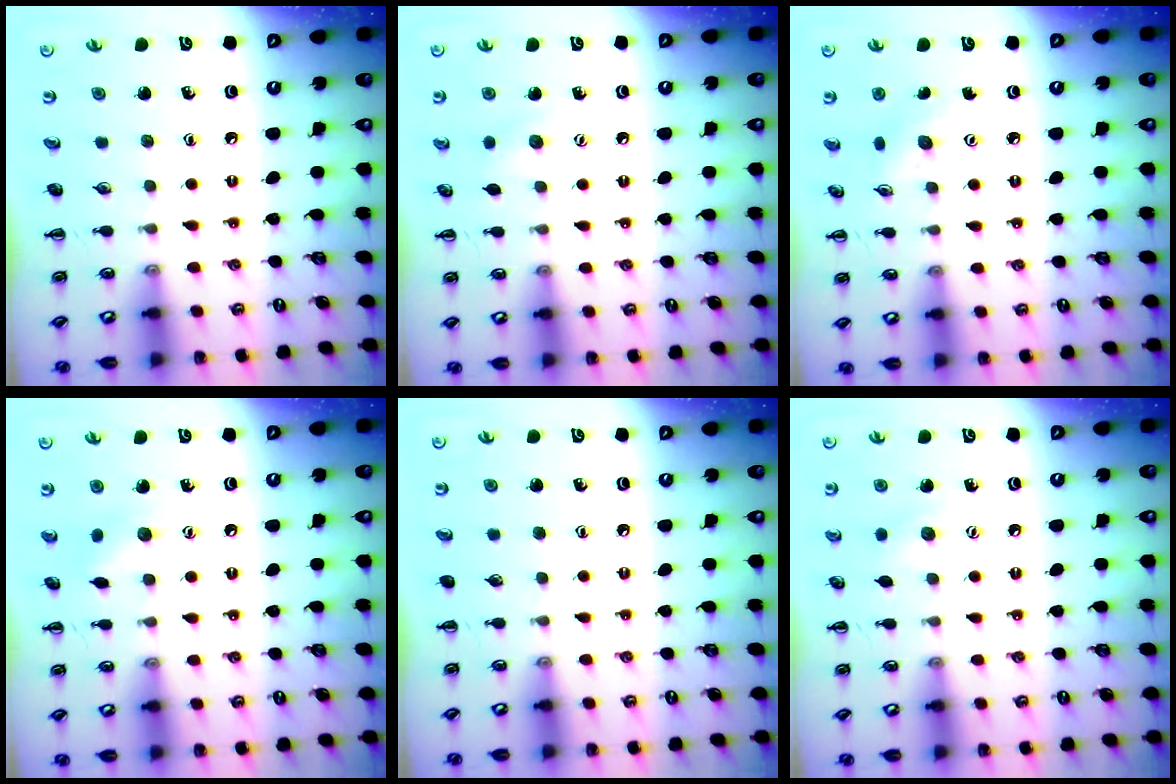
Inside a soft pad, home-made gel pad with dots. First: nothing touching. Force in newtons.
{"total": 5.7, "press": 5.6, "slide": 1.4}
{"total": 3.2, "press": 3.1, "slide": 0.8}
{"total": 6.2, "press": 6.1, "slide": 1.3}
{"total": 0.0}
{"total": 5.7, "press": 5.6, "slide": 1.4}